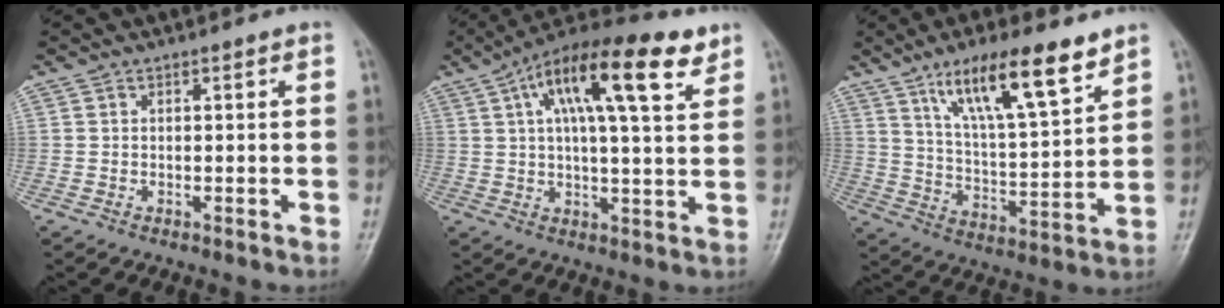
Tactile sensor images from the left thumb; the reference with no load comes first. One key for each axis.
{"total": 17.7, "fx": 8.2, "fy": 5.3, "fz": 14.7, "tx": -0.225, "ty": 0.003, "tz": 0.125}
{"total": 15.6, "fx": 9.9, "fy": 3.7, "fz": 11.5, "tx": -0.178, "ty": -0.045, "tz": 0.177}